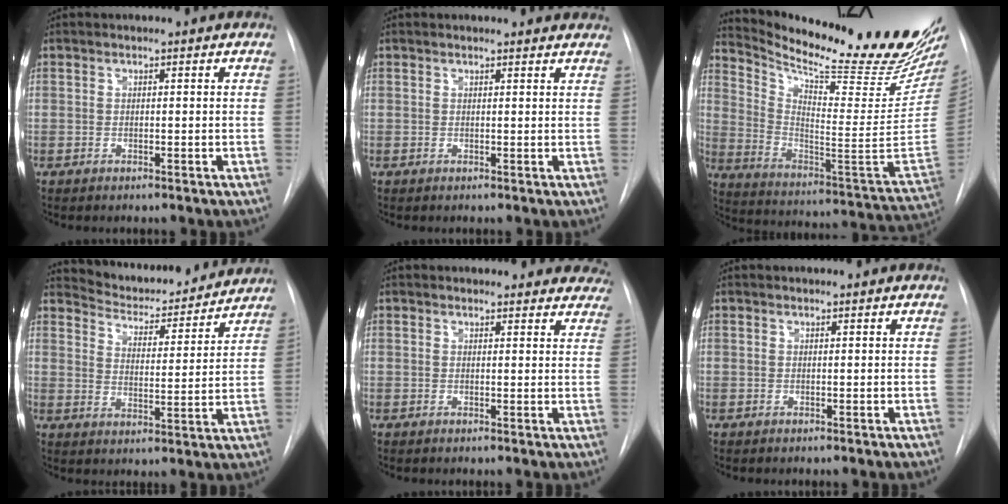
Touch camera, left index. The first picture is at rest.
{"total": 4.3, "force": [4.2, 0.6, 0.8], "torque": [-0.008, -0.002, 0.029]}
{"total": 28.1, "force": [24.2, 1.9, 14.2], "torque": [-0.234, -0.108, 0.338]}
{"total": 13.7, "force": [13.2, 2.5, 2.8], "torque": [-0.034, -0.019, 0.181]}
{"total": 13.2, "force": [12.5, 3.9, 2.1], "torque": [0.007, -0.020, 0.115]}
{"total": 1.2, "force": [1.2, -0.1, 0.1], "torque": [-0.009, 0.005, 0.013]}